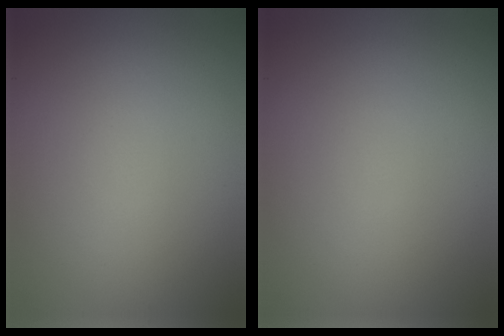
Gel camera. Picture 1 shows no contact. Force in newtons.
{"total": 0.0}